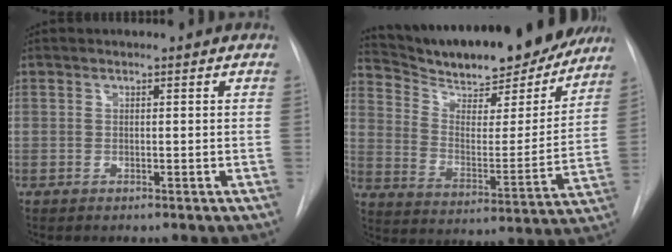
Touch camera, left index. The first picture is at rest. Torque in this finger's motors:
{"motor_torque": [0.36, -0.71, 0.32, 0.14]}